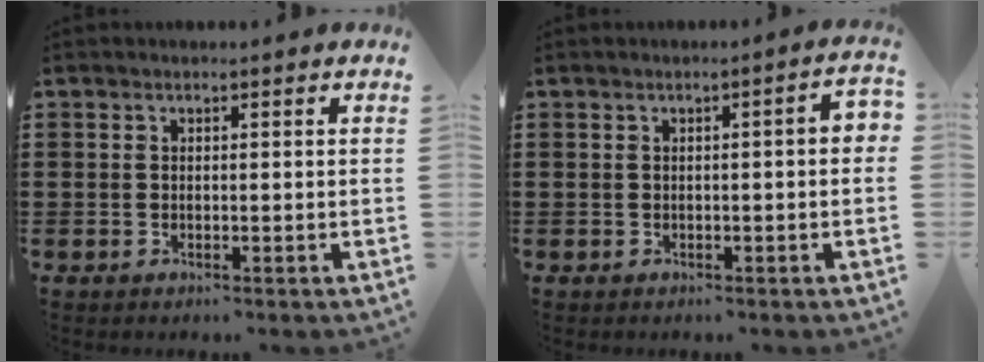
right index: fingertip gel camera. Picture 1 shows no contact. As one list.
[{"total": 1.6, "force": [-0.2, 0.1, 1.6], "torque": [-0.024, -0.001, -0.005]}]